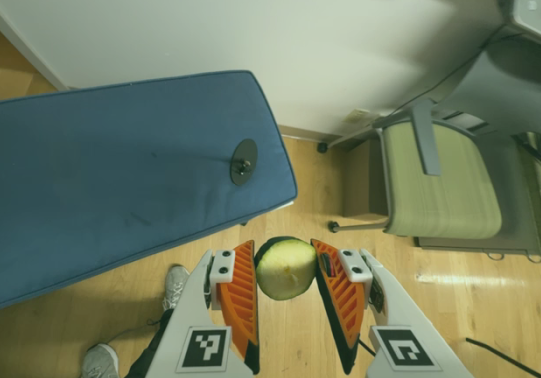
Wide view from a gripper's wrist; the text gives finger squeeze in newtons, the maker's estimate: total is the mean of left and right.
{"total": 10.0, "left": 9.7, "right": 10.3}